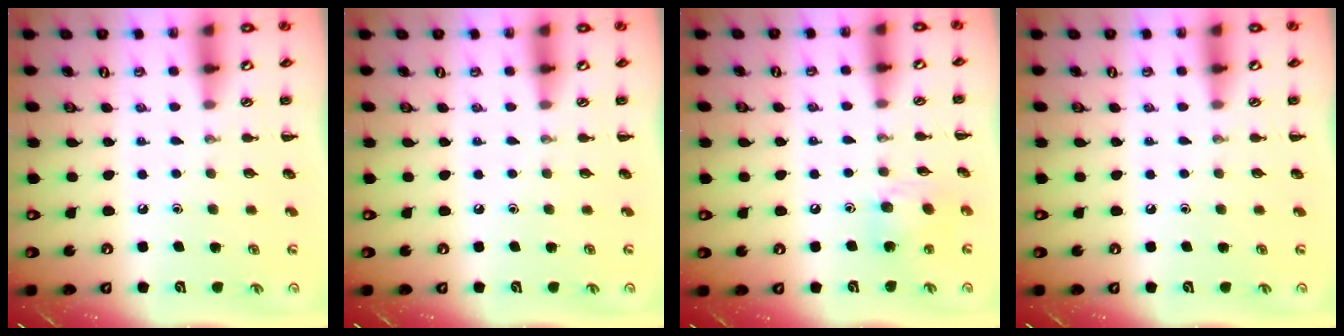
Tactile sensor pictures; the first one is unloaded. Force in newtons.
{"total": 0.0}
{"total": 10.1, "press": 9.8, "slide": 2.4}
{"total": 0.0}